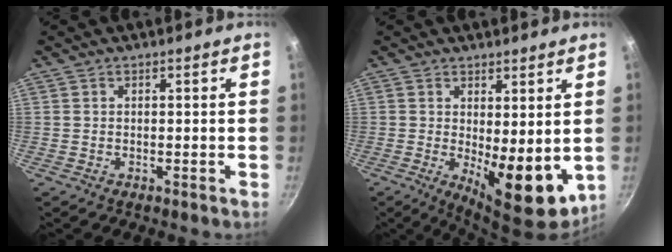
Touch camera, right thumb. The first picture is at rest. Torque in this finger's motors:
{"motor_torque": [-0.32, 1.07, 1.29, 0.09, 0.11]}